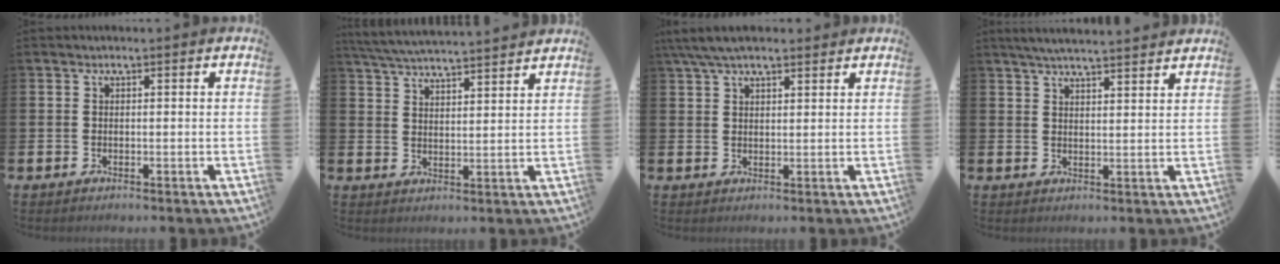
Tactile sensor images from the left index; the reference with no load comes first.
{"total": 5.4, "force": [5.4, -0.1, 0.8], "torque": [-0.036, -0.035, 0.095]}
{"total": 5.3, "force": [4.5, 1.6, 2.4], "torque": [-0.057, -0.006, 0.083]}
{"total": 4.7, "force": [4.5, -0.1, 1.1], "torque": [-0.028, -0.018, 0.081]}